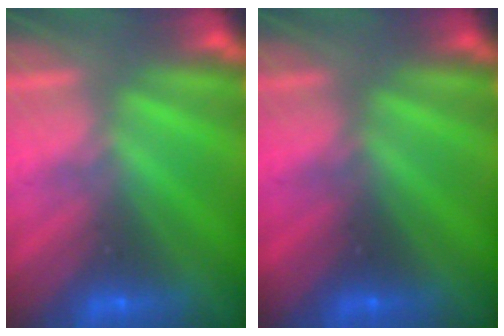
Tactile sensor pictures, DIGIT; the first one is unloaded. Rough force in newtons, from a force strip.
{"total": 2.2}